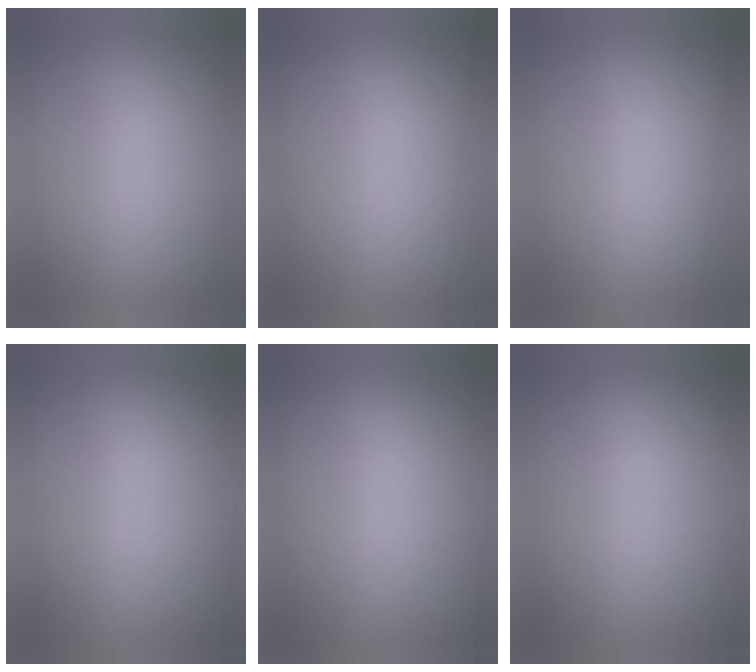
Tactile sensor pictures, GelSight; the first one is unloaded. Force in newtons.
{"total": 2.8}
{"total": 2.8}
{"total": 2.1}
{"total": 3.7}
{"total": 3.0}